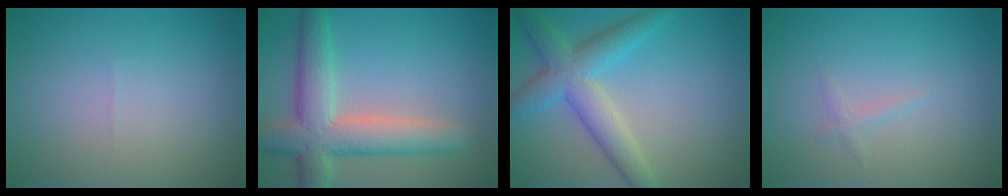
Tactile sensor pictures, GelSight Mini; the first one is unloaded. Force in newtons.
{"total": 6.9, "press": 6.9, "slide": 0.7}
{"total": 5.3, "press": 5.3, "slide": 0.2}
{"total": 0.7, "press": 0.7, "slide": 0.0}